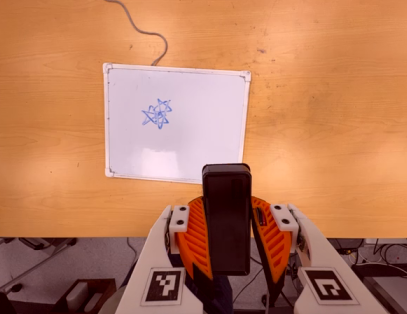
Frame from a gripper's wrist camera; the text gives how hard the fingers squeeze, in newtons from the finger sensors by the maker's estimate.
{"total": 9.7, "left": 7.9, "right": 11.4}